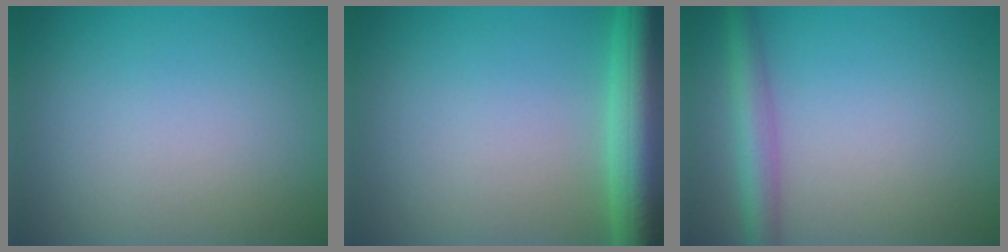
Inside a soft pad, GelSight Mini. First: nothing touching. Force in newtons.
{"total": 7.7, "press": 7.7, "slide": 0.3}
{"total": 3.5, "press": 3.5, "slide": 0.1}